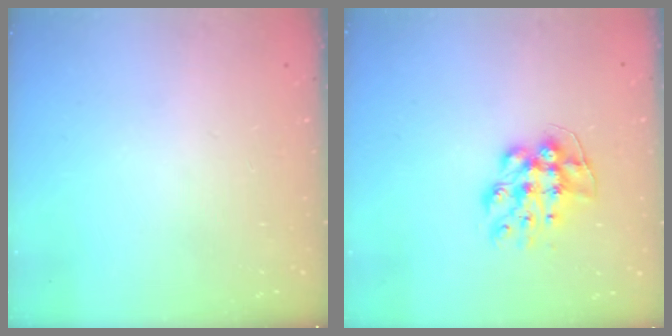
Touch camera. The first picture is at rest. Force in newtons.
{"total": 8.7, "press": 8.7, "slide": 0.5}